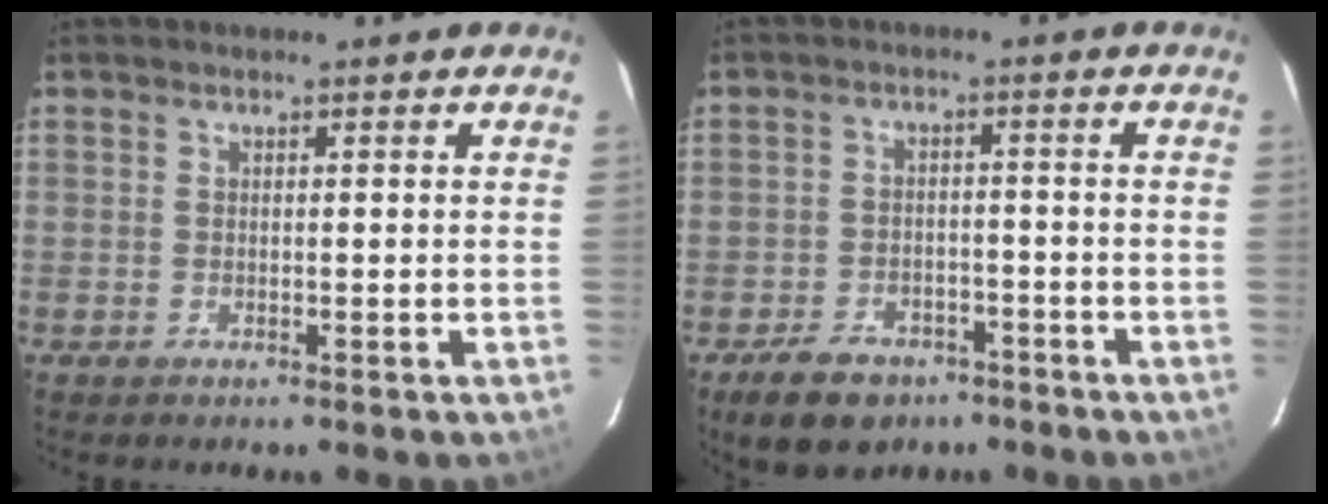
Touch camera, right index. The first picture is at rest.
{"total": 9.2, "force": [-6.2, 5.7, 3.8], "torque": [-0.098, 0.010, -0.085]}